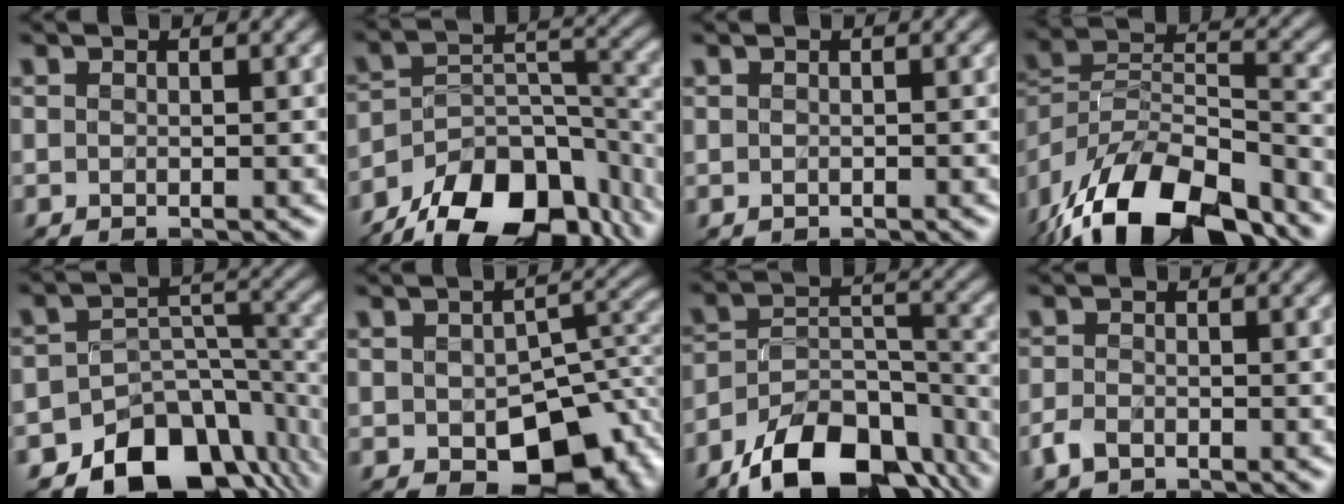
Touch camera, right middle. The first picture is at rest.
{"total": 13.6, "force": [-10.2, 6.4, 6.4], "torque": [-0.122, 0.002, -0.158]}
{"total": 0.0}
{"total": 15.0, "force": [-11.1, 6.1, 8.1], "torque": [-0.170, 0.006, -0.191]}
{"total": 11.7, "force": [-8.3, 7.0, 4.6], "torque": [-0.063, -0.013, -0.123]}
{"total": 9.6, "force": [-3.6, 5.8, 6.8], "torque": [-0.092, -0.021, -0.039]}
{"total": 12.4, "force": [-9.0, 5.7, 6.3], "torque": [-0.116, 0.002, -0.150]}
{"total": 1.5, "force": [-1.1, 0.9, 0.5], "torque": [-0.011, 0.001, -0.024]}